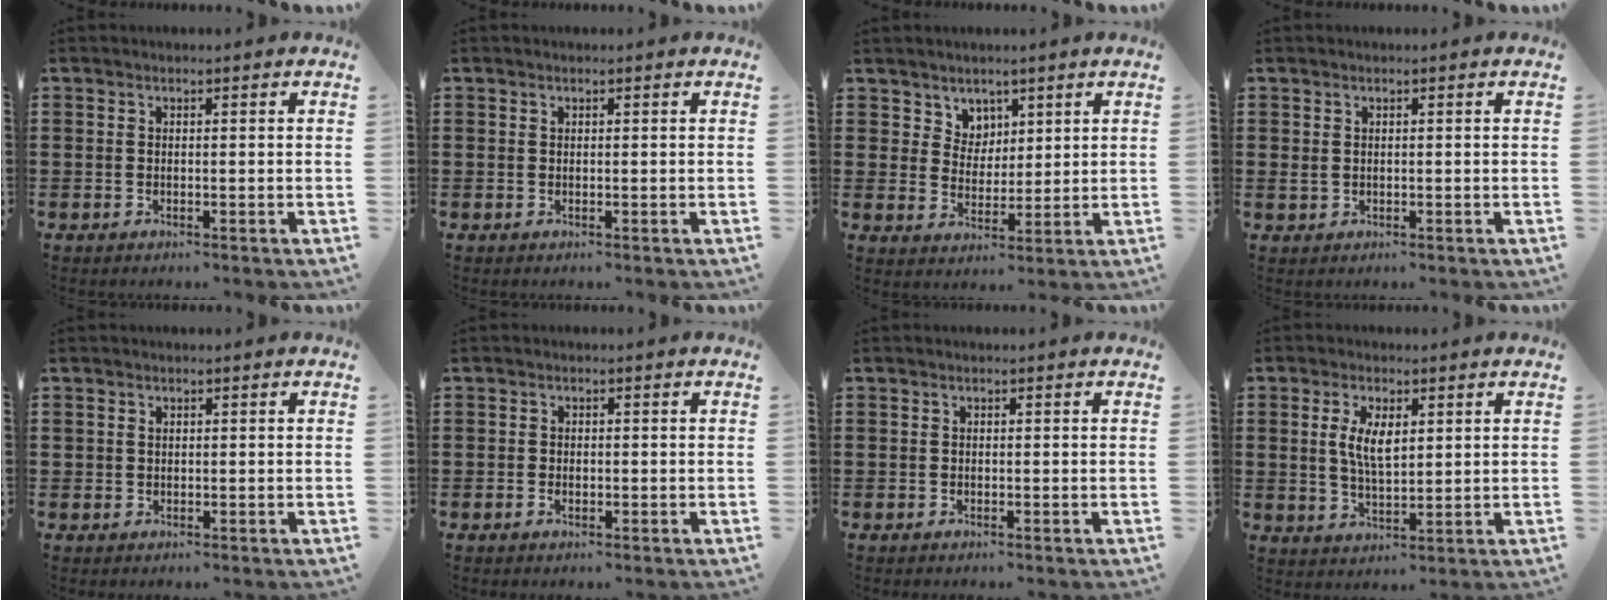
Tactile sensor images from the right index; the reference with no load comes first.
{"total": 0.0}
{"total": 4.5, "force": [3.1, 3.3, -0.2], "torque": [-0.019, 0.004, 0.057]}
{"total": 1.1, "force": [0.5, 0.8, 0.5], "torque": [-0.013, 0.003, 0.009]}
{"total": 0.7, "force": [0.3, 0.6, 0.1], "torque": [-0.004, 0.003, 0.007]}
{"total": 0.9, "force": [-0.4, 0.7, 0.5], "torque": [-0.010, 0.001, -0.007]}
{"total": 0.0}
{"total": 5.3, "force": [1.2, 2.4, 4.5], "torque": [-0.086, 0.004, 0.018]}